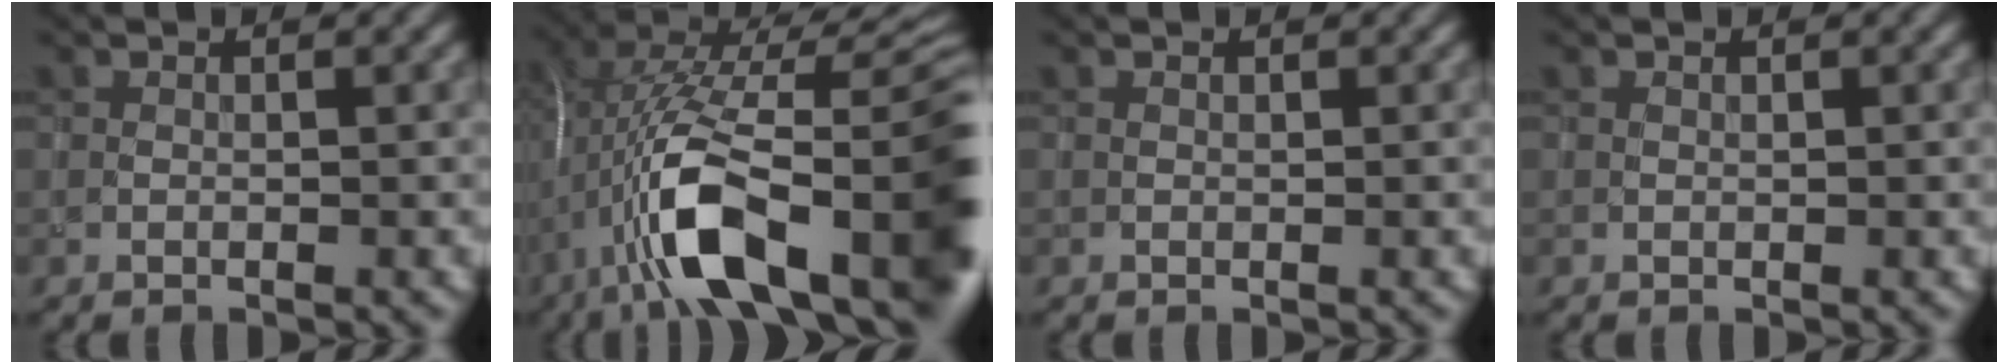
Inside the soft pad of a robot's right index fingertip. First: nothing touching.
{"total": 16.9, "force": [-3.1, 7.9, 14.7], "torque": [-0.255, 0.006, -0.041]}
{"total": 0.0}
{"total": 0.0}